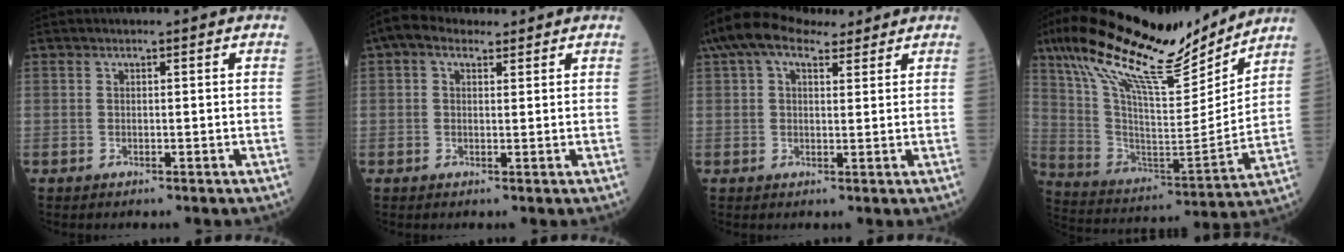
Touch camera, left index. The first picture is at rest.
{"total": 4.1, "force": [2.5, 2.4, 2.1], "torque": [-0.050, 0.034, 0.047]}
{"total": 10.1, "force": [7.4, 3.9, 5.6], "torque": [-0.111, 0.053, 0.130]}
{"total": 23.0, "force": [18.4, 4.2, 13.1], "torque": [-0.243, 0.008, 0.315]}